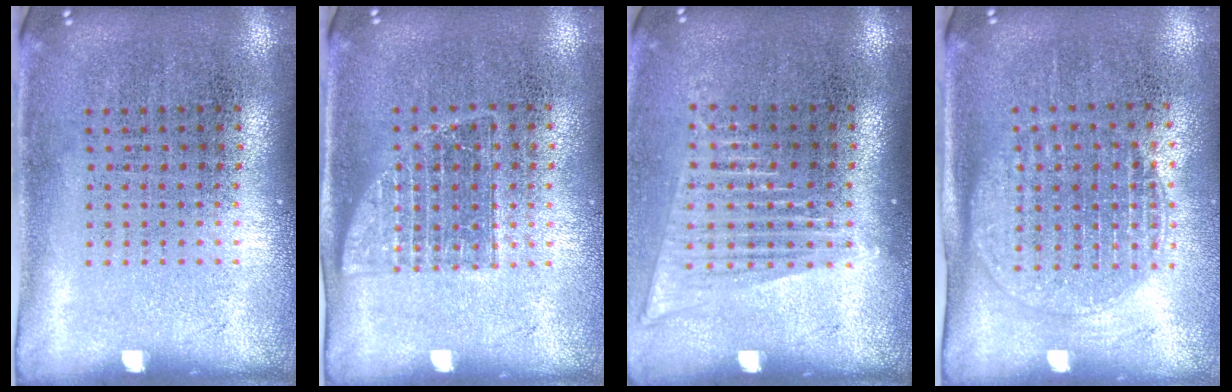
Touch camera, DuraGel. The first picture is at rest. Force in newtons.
{"total": 1.2, "press": 1.1, "slide": 0.6}
{"total": 1.5, "press": 1.3, "slide": 0.8}
{"total": 1.5, "press": 1.3, "slide": 0.8}